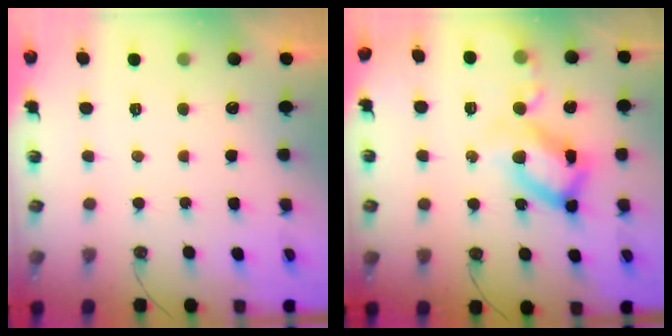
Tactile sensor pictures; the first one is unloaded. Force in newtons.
{"total": 19.3, "press": 19.2, "slide": 1.8}